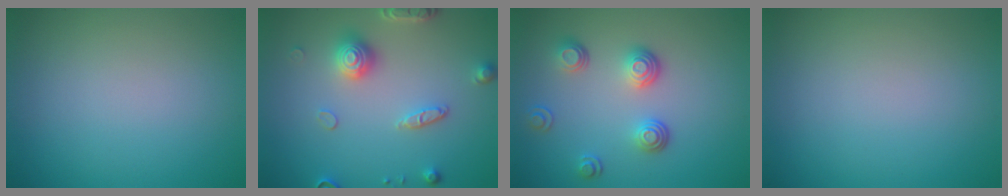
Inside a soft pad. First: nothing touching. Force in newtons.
{"total": 3.7, "press": 3.3, "slide": 1.6}
{"total": 3.4, "press": 2.6, "slide": 2.1}
{"total": 0.0}